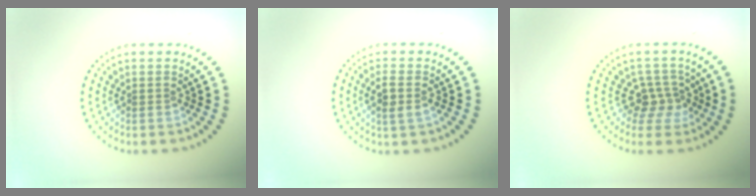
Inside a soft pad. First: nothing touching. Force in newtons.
{"total": 2.0, "press": 1.8, "slide": 0.7}
{"total": 2.7, "press": 2.0, "slide": 1.8}